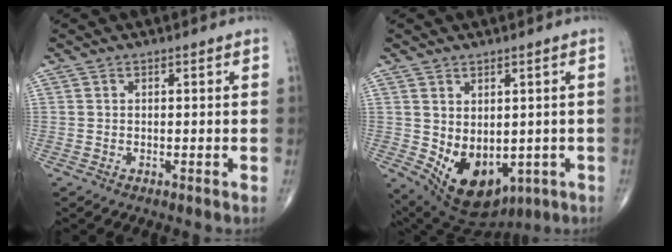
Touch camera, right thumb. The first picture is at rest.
{"total": 12.3, "force": [-2.1, 8.2, 8.9], "torque": [-0.119, -0.009, 0.000]}